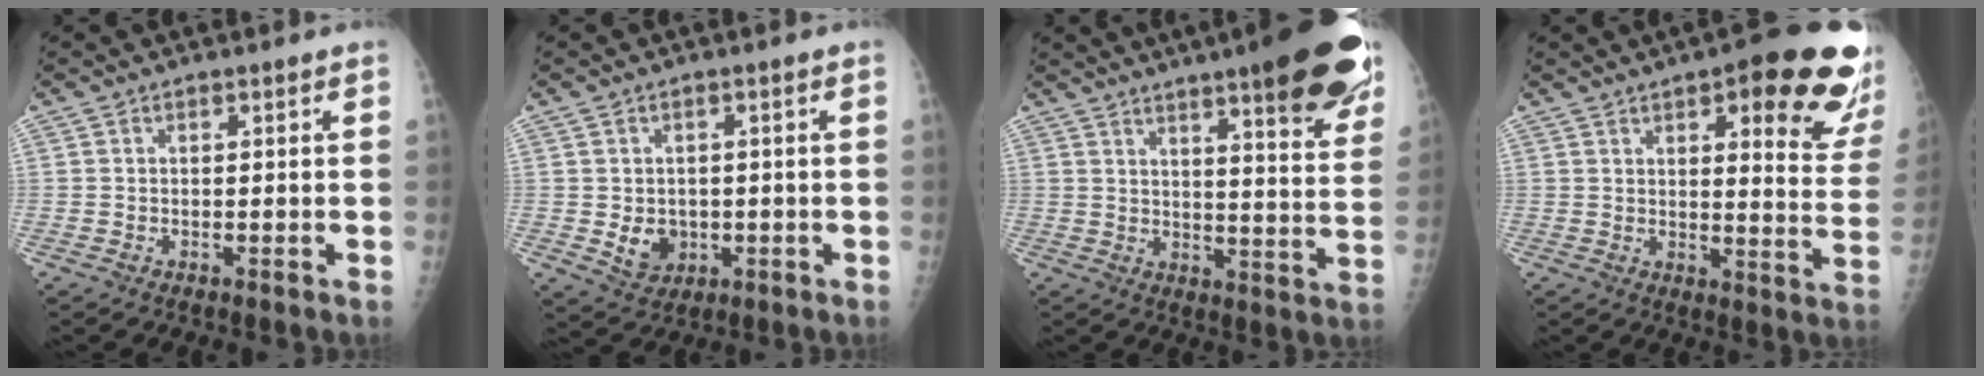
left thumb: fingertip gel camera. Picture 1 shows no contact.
{"total": 5.2, "force": [-0.7, 4.3, 2.8], "torque": [-0.024, -0.002, 0.002]}
{"total": 20.9, "force": [13.1, 3.8, 15.7], "torque": [-0.188, -0.053, 0.171]}
{"total": 21.6, "force": [11.5, 6.1, 17.2], "torque": [-0.178, -0.047, 0.137]}